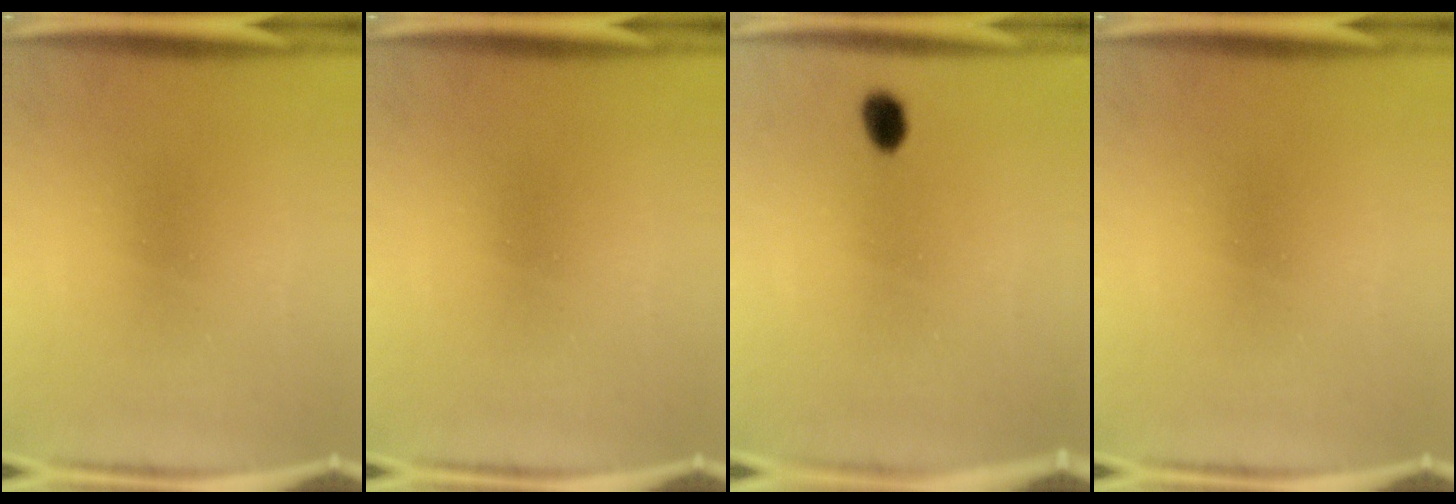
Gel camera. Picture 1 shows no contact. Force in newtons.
{"total": 0.0}
{"total": 2.7}
{"total": 0.0}